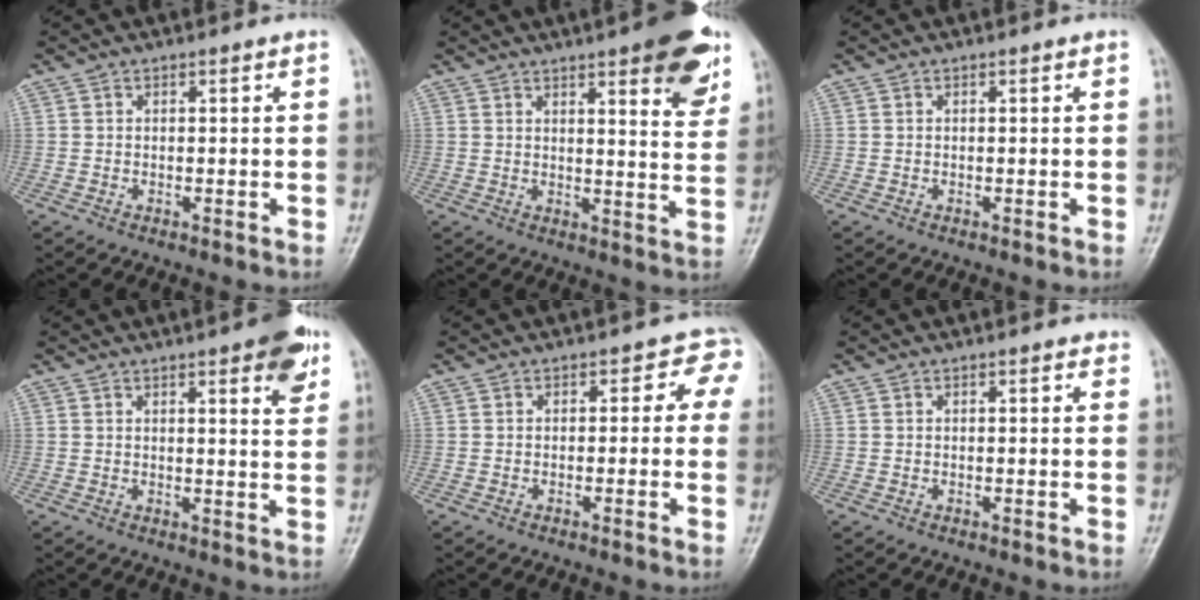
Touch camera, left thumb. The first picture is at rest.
{"total": 12.9, "force": [7.3, 3.3, 10.1], "torque": [-0.100, -0.032, 0.091]}
{"total": 0.0}
{"total": 7.3, "force": [4.0, 1.8, 5.8], "torque": [-0.063, -0.015, 0.047]}
{"total": 3.2, "force": [0.1, 2.6, 1.9], "torque": [0.023, 0.012, -0.015]}
{"total": 0.6, "force": [0.5, 0.3, 0.3], "torque": [-0.003, -0.001, 0.002]}